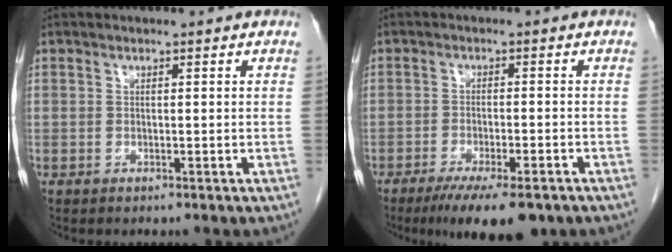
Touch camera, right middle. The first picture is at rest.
{"total": 10.0, "force": [-7.0, 2.1, 6.8], "torque": [-0.098, -0.017, -0.106]}